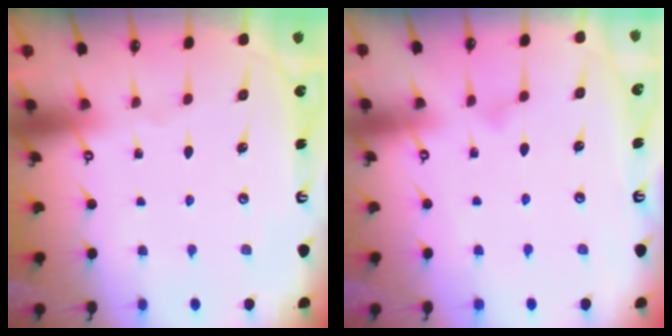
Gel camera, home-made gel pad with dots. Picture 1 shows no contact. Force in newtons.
{"total": 3.4, "press": 3.4, "slide": 0.2}